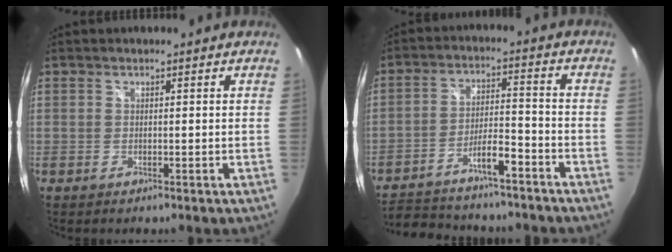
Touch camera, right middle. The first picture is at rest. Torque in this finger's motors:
{"motor_torque": [1.07, -1.07, 0.12, 0.06]}